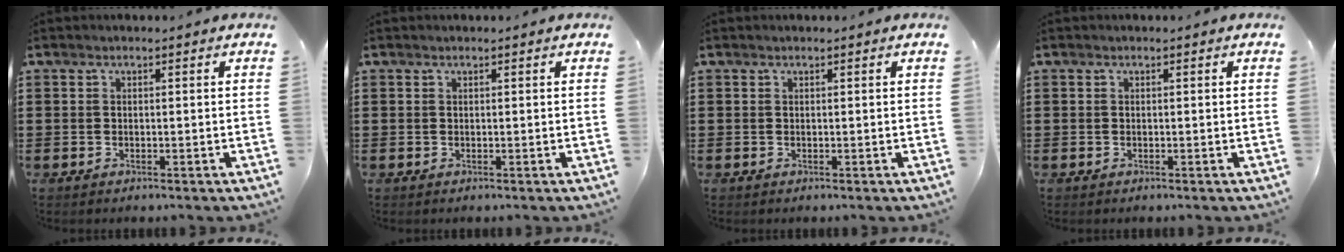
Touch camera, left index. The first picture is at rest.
{"total": 0.0}
{"total": 0.0}
{"total": 0.0}